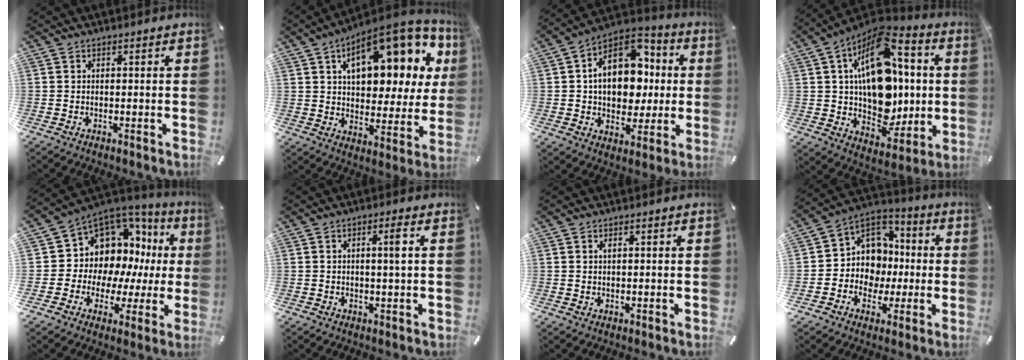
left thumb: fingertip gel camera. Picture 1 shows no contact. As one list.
[{"total": 19.4, "force": [9.1, 10.1, 13.9], "torque": [-0.190, -0.049, 0.147]}, {"total": 17.2, "force": [2.1, 12.8, 11.2], "torque": [-0.181, -0.007, 0.041]}, {"total": 23.0, "force": [3.6, 15.0, 17.0], "torque": [-0.278, -0.027, 0.064]}, {"total": 9.8, "force": [4.3, 8.3, 2.9], "torque": [-0.057, -0.070, 0.090]}, {"total": 3.1, "force": [0.5, 0.1, 3.0], "torque": [-0.059, 0.001, 0.006]}, {"total": 1.0, "force": [0.4, 0.4, 0.9], "torque": [-0.017, 0.000, 0.008]}, {"total": 10.9, "force": [-0.6, 10.6, 2.6], "torque": [-0.051, -0.006, -0.001]}]